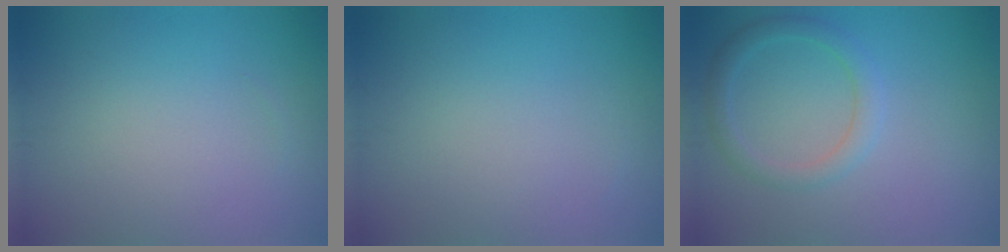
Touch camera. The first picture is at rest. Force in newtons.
{"total": 0.0}
{"total": 2.4, "press": 2.4, "slide": 0.1}